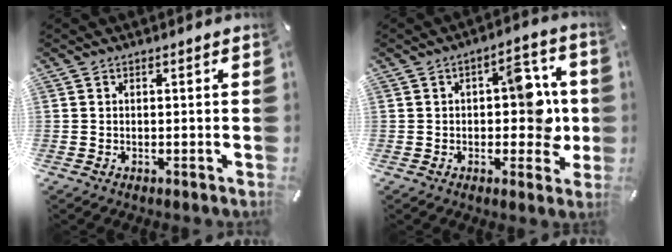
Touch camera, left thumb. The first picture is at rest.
{"total": 11.4, "force": [0.4, 6.5, 9.4], "torque": [-0.104, -0.003, 0.002]}